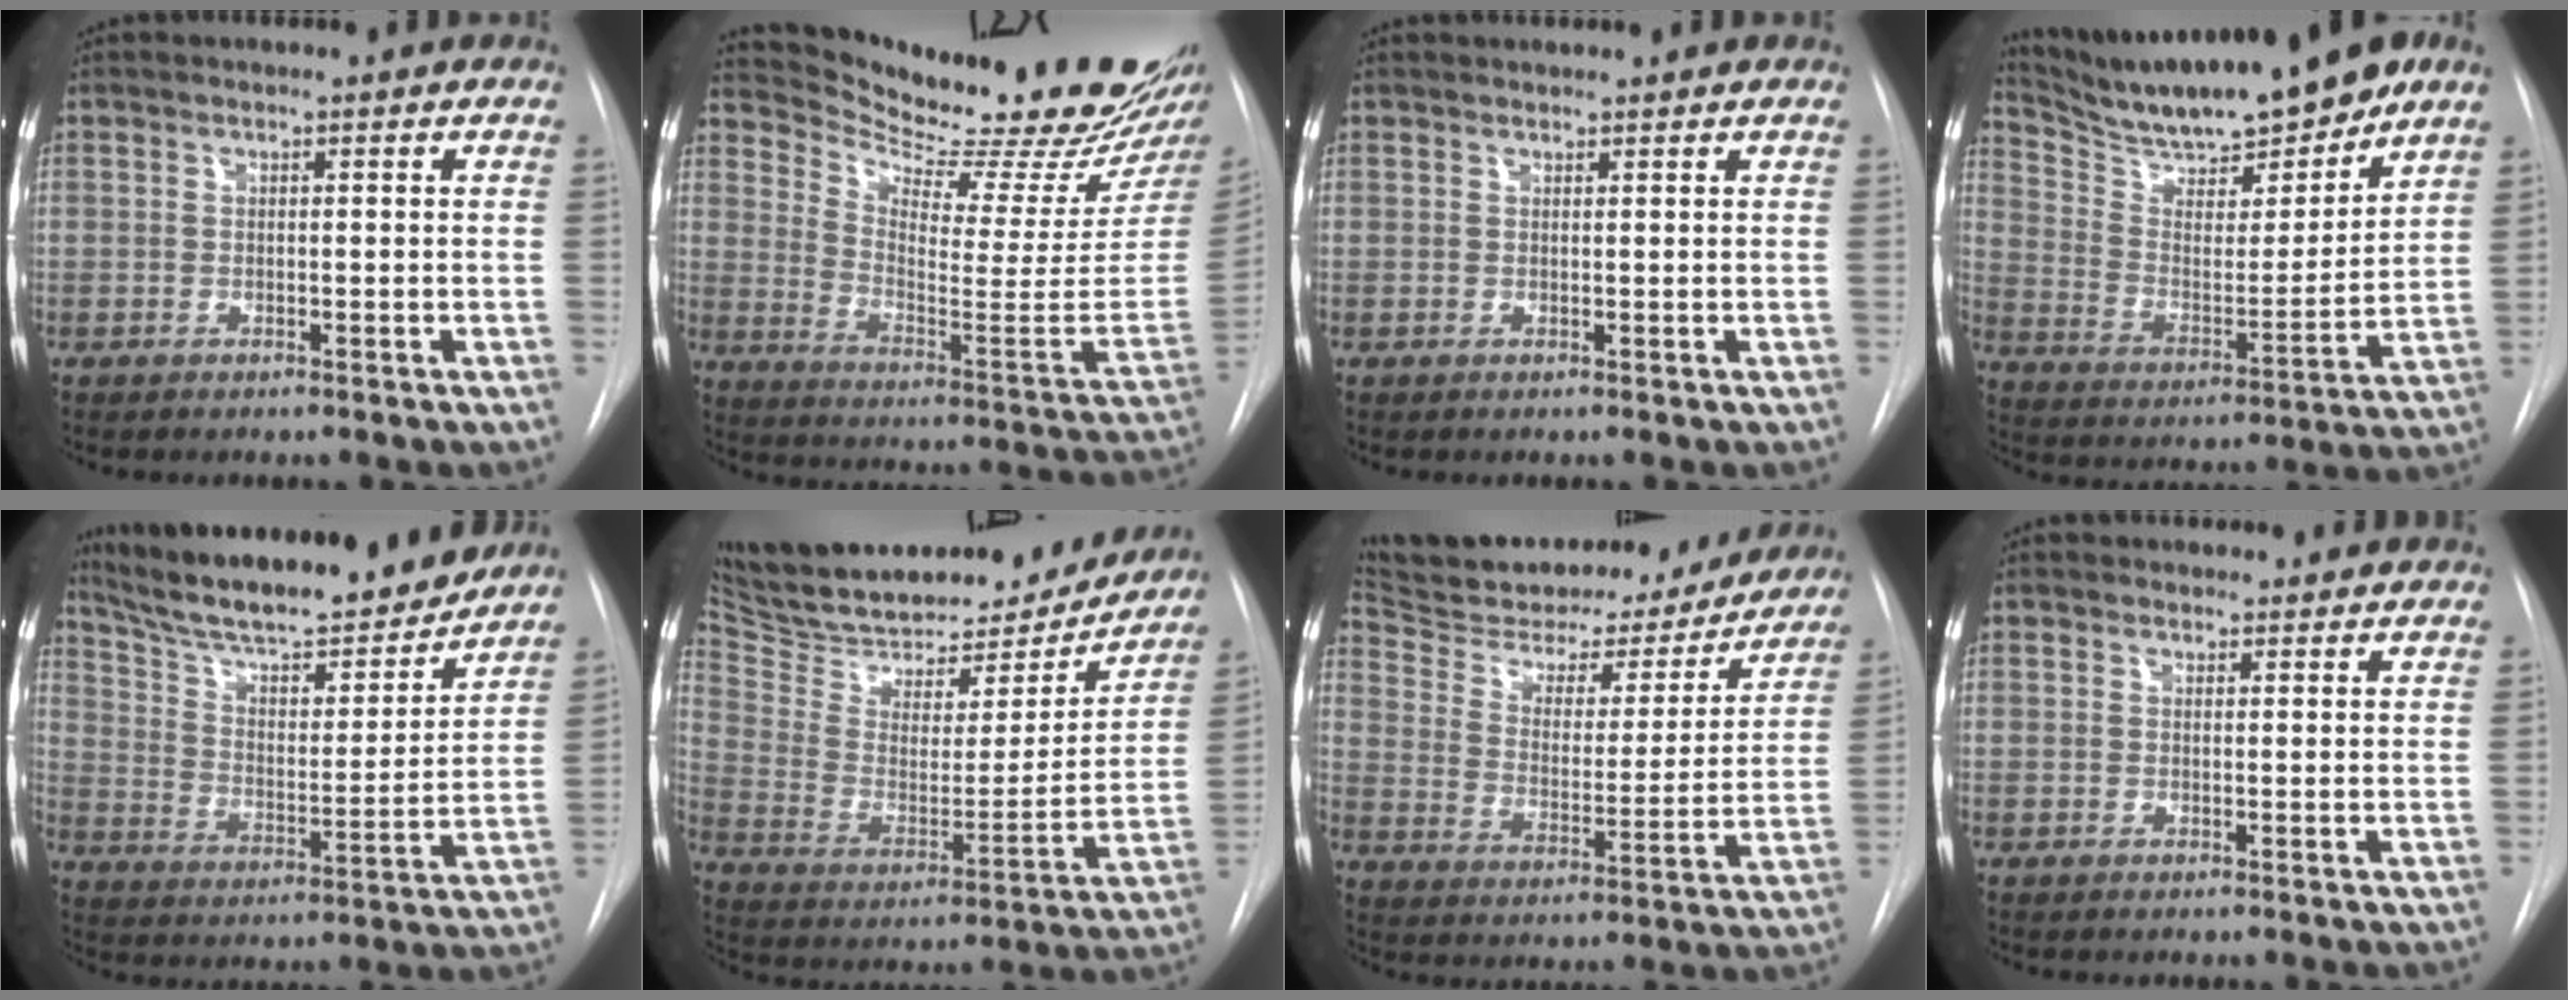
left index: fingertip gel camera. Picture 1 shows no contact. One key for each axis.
{"total": 26.0, "fx": 23.4, "fy": 1.0, "fz": 11.2, "tx": -0.181, "ty": -0.113, "tz": 0.320}
{"total": 2.1, "fx": 2.0, "fy": 0.3, "fz": 0.3, "tx": -0.008, "ty": 0.023, "tz": 0.032}
{"total": 19.6, "fx": 16.8, "fy": 2.6, "fz": 9.7, "tx": -0.166, "ty": -0.012, "tz": 0.275}
{"total": 22.0, "fx": 19.6, "fy": 3.2, "fz": 9.6, "tx": -0.162, "ty": -0.010, "tz": 0.298}
{"total": 27.7, "fx": 24.8, "fy": 9.2, "fz": 8.0, "tx": -0.150, "ty": -0.031, "tz": 0.359}
{"total": 26.0, "fx": 23.5, "fy": 6.8, "fz": 8.9, "tx": -0.152, "ty": -0.015, "tz": 0.322}
{"total": 4.8, "fx": 4.6, "fy": 1.4, "fz": 0.5, "tx": -0.002, "ty": 0.019, "tz": 0.052}